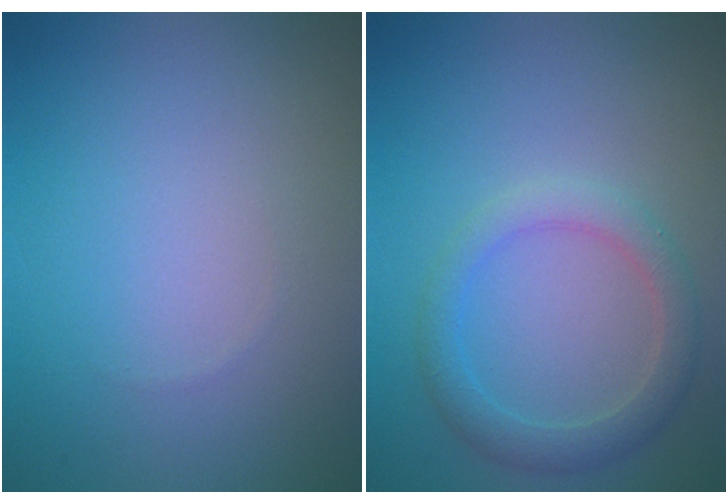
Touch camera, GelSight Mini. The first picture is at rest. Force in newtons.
{"total": 2.7, "press": 2.7, "slide": 0.1}